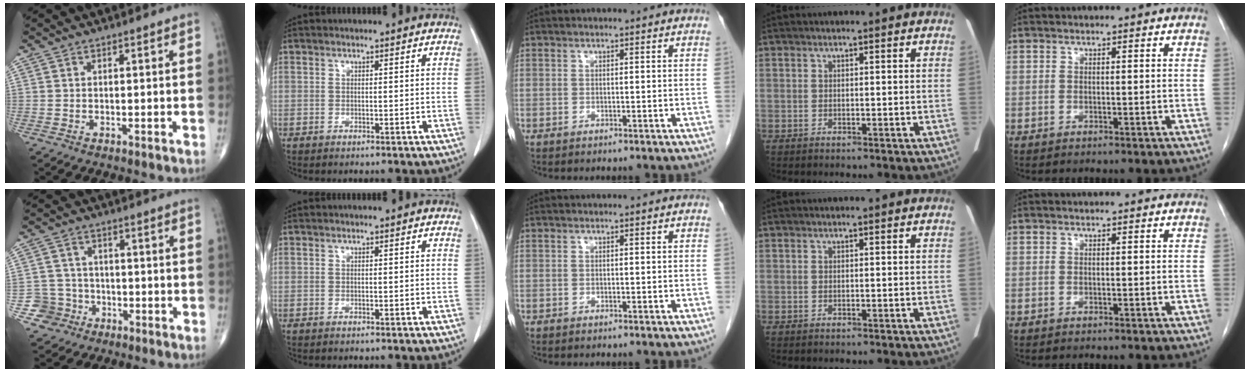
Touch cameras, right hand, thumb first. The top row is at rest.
{"thumb": {"total": 5.4, "force": [-2.4, 4.9, -0.3], "torque": [0.039, 0.019, -0.044]}}